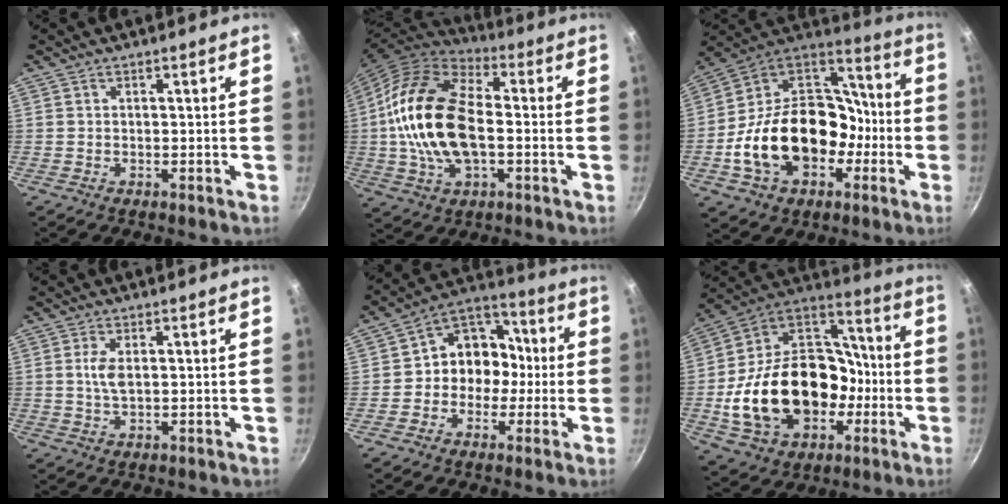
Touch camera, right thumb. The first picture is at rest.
{"total": 21.0, "force": [-0.6, 12.0, 17.3], "torque": [-0.321, 0.029, -0.022]}
{"total": 26.5, "force": [-6.4, 18.9, 17.4], "torque": [-0.275, 0.079, -0.097]}
{"total": 3.3, "force": [0.6, 1.5, 2.8], "torque": [-0.057, -0.001, 0.013]}
{"total": 11.7, "force": [-1.1, 9.9, 6.1], "torque": [-0.037, 0.043, -0.036]}
{"total": 29.6, "force": [-6.2, 21.0, 20.0], "torque": [-0.322, 0.069, -0.086]}